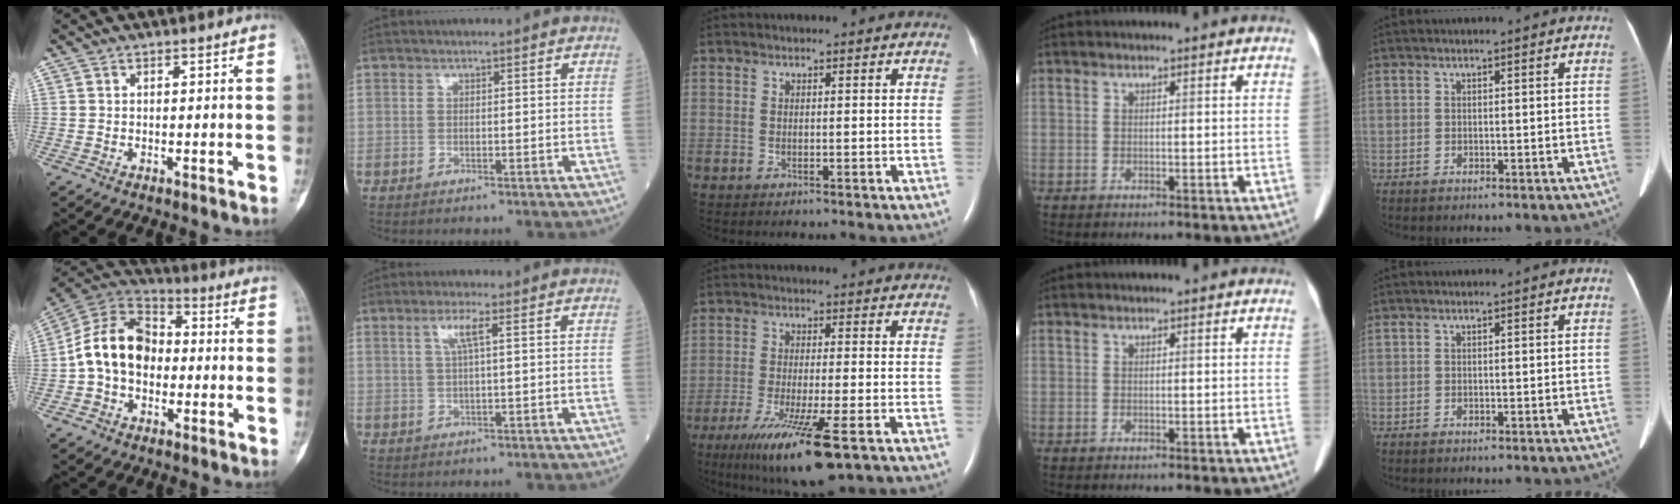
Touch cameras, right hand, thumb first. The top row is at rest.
{"thumb": {"total": 14.0, "force": [-1.2, 10.3, 9.4], "torque": [-0.152, 0.040, -0.035]}, "index": {"total": 3.2, "force": [1.2, -0.1, 3.0], "torque": [-0.063, 0.007, 0.023]}, "middle": {"total": 12.3, "force": [-6.7, 0.9, 10.2], "torque": [-0.181, -0.038, -0.109]}}